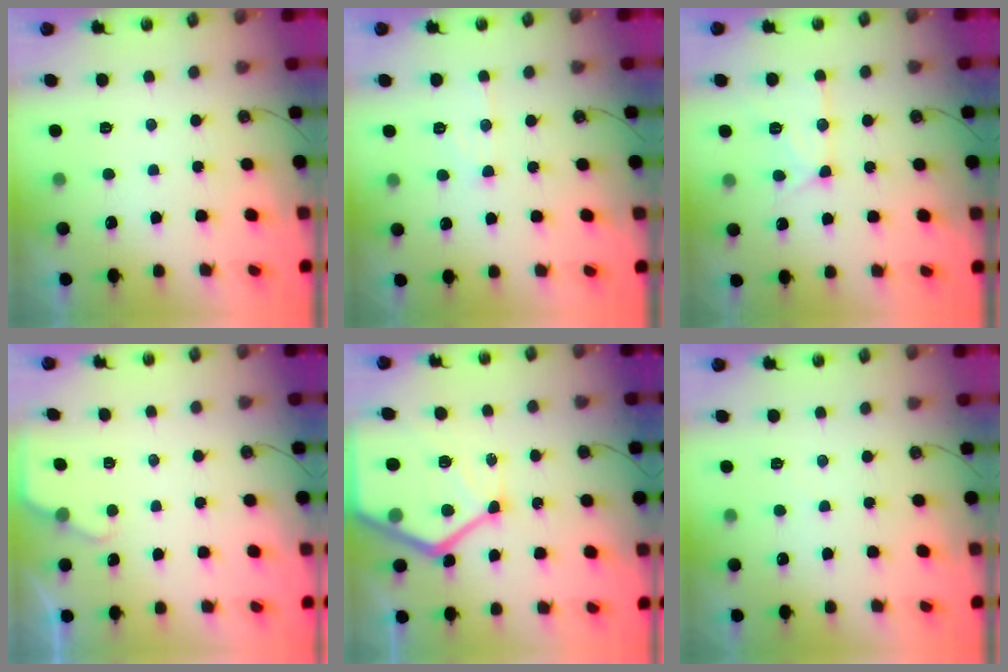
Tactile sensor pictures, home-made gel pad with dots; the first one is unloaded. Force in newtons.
{"total": 7.6, "press": 7.5, "slide": 0.6}
{"total": 13.7, "press": 13.6, "slide": 0.8}
{"total": 1.7, "press": 1.7, "slide": 0.3}
{"total": 18.9, "press": 18.8, "slide": 1.9}
{"total": 2.9, "press": 2.9, "slide": 0.4}